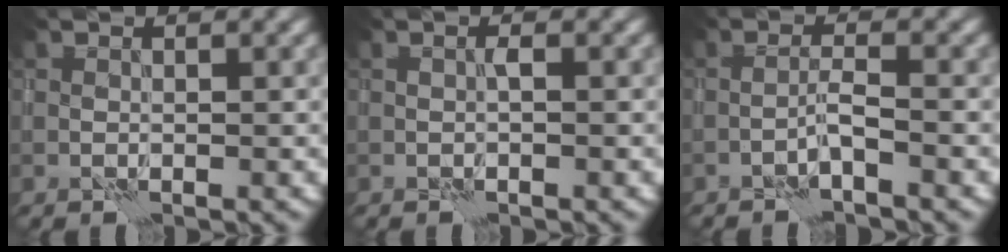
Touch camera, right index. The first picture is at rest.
{"total": 0.0}
{"total": 1.3, "force": [-0.9, -0.1, 1.0], "torque": [-0.014, 0.012, -0.022]}